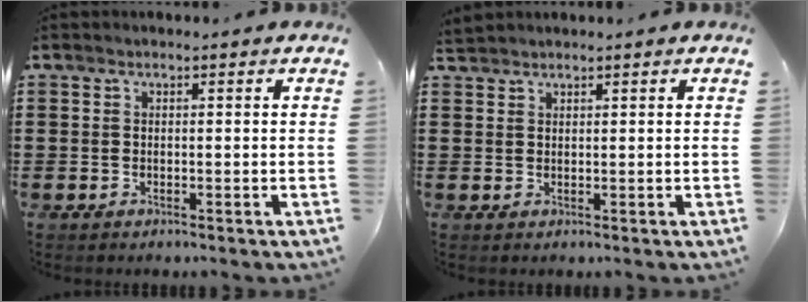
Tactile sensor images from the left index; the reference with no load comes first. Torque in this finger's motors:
{"motor_torque": [0.43, -0.48, 0.51, 0.11]}